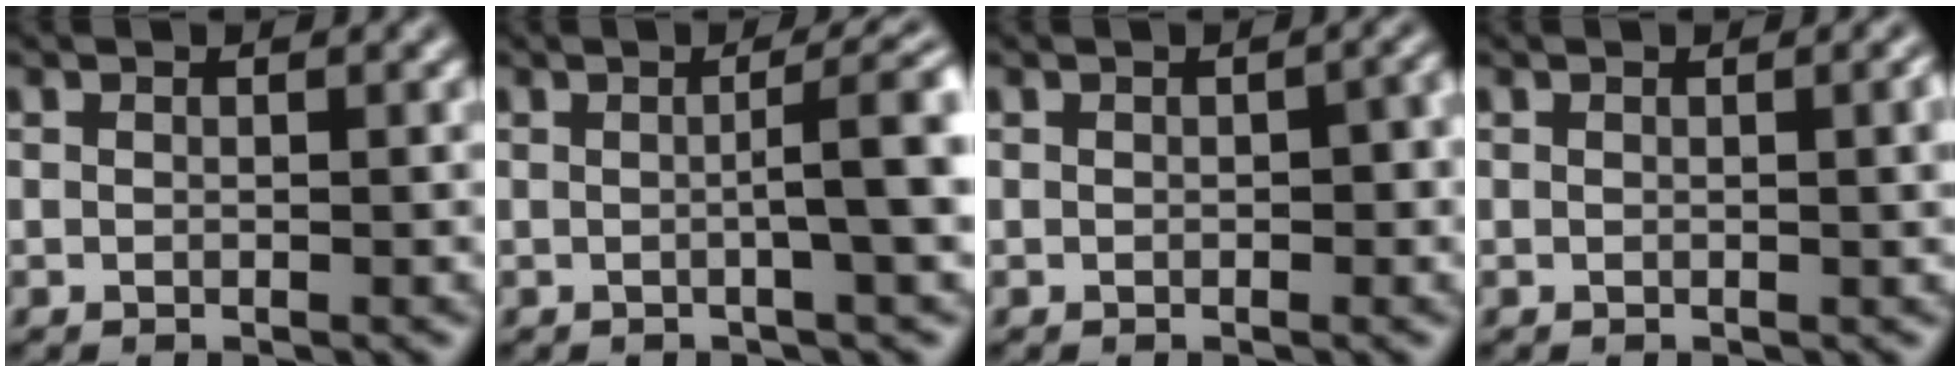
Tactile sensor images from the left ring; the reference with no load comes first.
{"total": 5.0, "force": [0.2, 0.9, 4.9], "torque": [-0.063, 0.012, -0.001]}
{"total": 1.8, "force": [0.0, 0.9, 1.6], "torque": [-0.019, 0.002, 0.000]}
{"total": 2.0, "force": [0.2, 0.6, 1.9], "torque": [-0.019, 0.003, 0.001]}